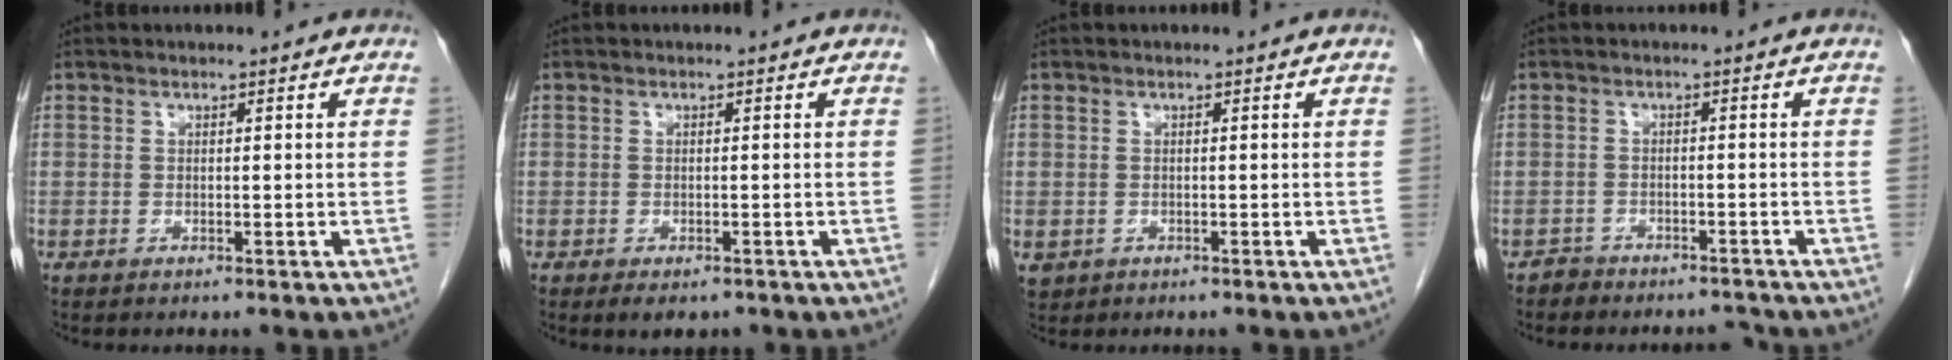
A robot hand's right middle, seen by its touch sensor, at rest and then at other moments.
{"total": 2.9, "force": [-2.1, 1.5, 1.5], "torque": [-0.014, -0.002, -0.022]}
{"total": 1.8, "force": [-0.6, 1.6, 0.7], "torque": [-0.014, -0.001, 0.000]}
{"total": 3.5, "force": [-3.2, 1.4, -0.5], "torque": [0.012, 0.002, -0.053]}